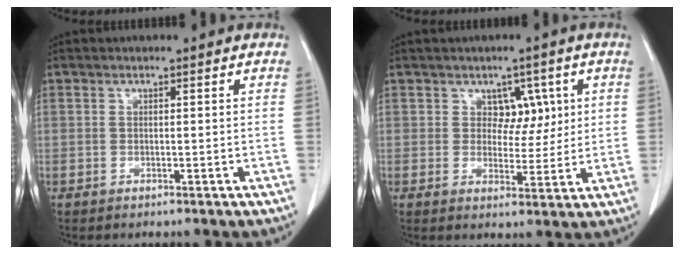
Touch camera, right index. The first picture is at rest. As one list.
[{"total": 4.3, "force": [1.5, 3.2, 2.3], "torque": [-0.018, 0.004, 0.023]}]